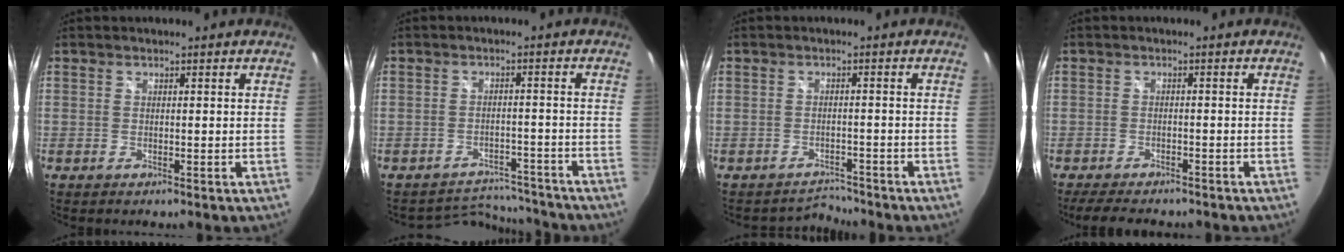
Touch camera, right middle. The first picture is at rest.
{"total": 7.5, "force": [-7.2, 1.8, -0.7], "torque": [0.003, 0.020, -0.104]}
{"total": 3.0, "force": [-2.8, 0.1, -1.0], "torque": [0.008, 0.007, -0.050]}
{"total": 7.7, "force": [-6.6, 2.4, 3.2], "torque": [-0.077, -0.013, -0.100]}